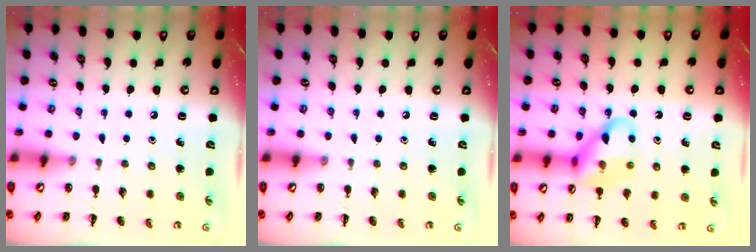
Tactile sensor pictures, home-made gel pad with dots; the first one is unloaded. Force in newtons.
{"total": 0.0}
{"total": 13.4, "press": 13.2, "slide": 2.3}